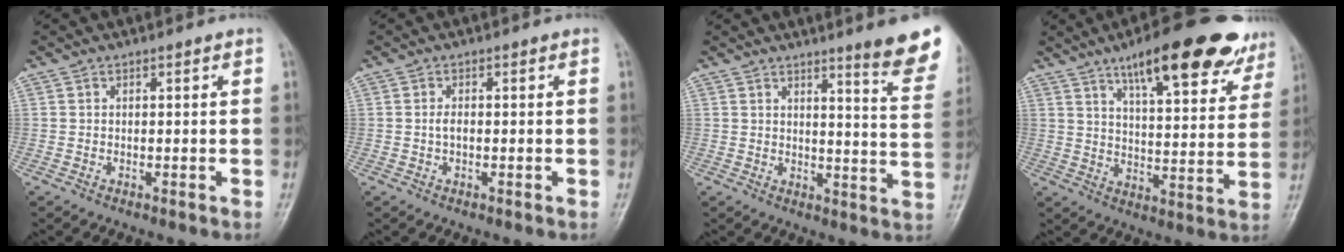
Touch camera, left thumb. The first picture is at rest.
{"total": 1.3, "force": [-0.1, 0.7, 1.1], "torque": [-0.016, 0.003, -0.004]}
{"total": 12.1, "force": [8.8, 0.9, 8.3], "torque": [-0.080, -0.056, 0.098]}
{"total": 20.8, "force": [13.5, 6.2, 14.5], "torque": [-0.168, -0.041, 0.191]}